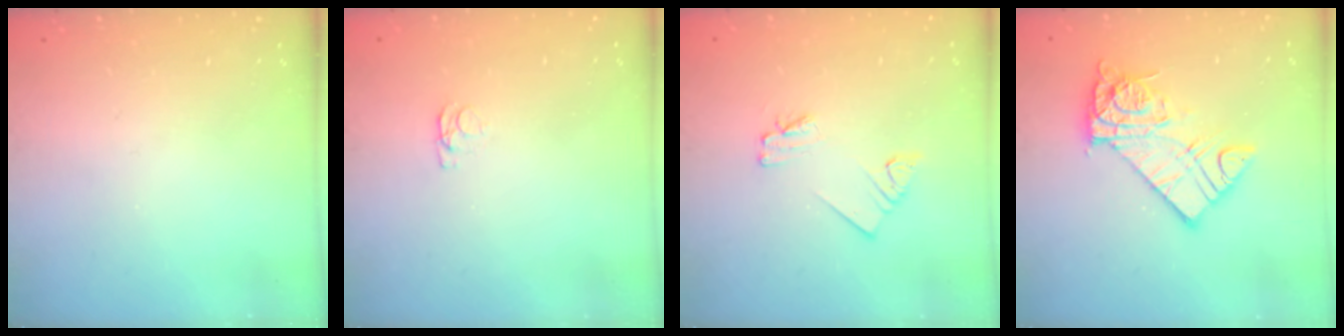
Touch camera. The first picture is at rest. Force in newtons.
{"total": 1.2, "press": 1.1, "slide": 0.3}
{"total": 2.3, "press": 2.3, "slide": 0.1}
{"total": 11.5, "press": 11.4, "slide": 1.0}